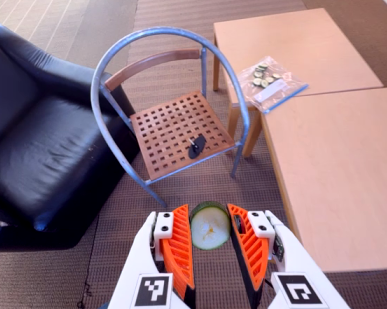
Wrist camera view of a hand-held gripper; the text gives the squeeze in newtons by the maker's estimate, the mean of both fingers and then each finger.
{"total": 7.4, "left": 7.2, "right": 7.7}